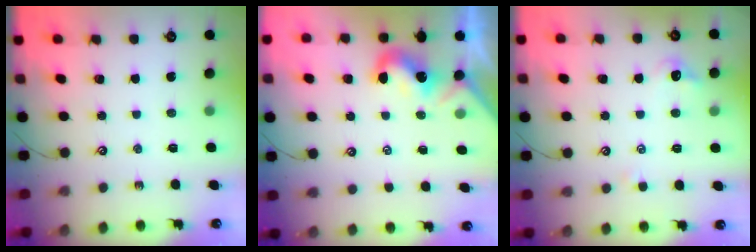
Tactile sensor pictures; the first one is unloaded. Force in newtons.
{"total": 0.7, "press": 0.6, "slide": 0.4}
{"total": 0.8, "press": 0.6, "slide": 0.5}